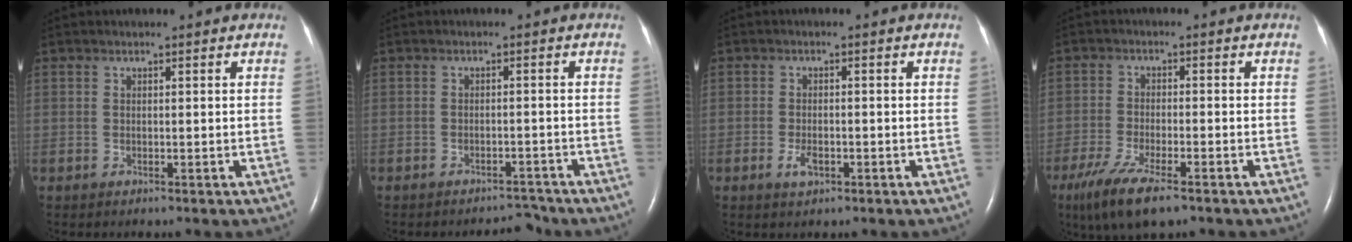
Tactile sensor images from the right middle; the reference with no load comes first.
{"total": 3.1, "force": [-3.0, 0.8, 0.1], "torque": [-0.001, 0.000, -0.044]}
{"total": 2.4, "force": [-1.1, 1.1, 1.8], "torque": [-0.042, 0.000, -0.018]}
{"total": 9.3, "force": [-6.2, 1.9, 6.7], "torque": [-0.128, -0.024, -0.103]}